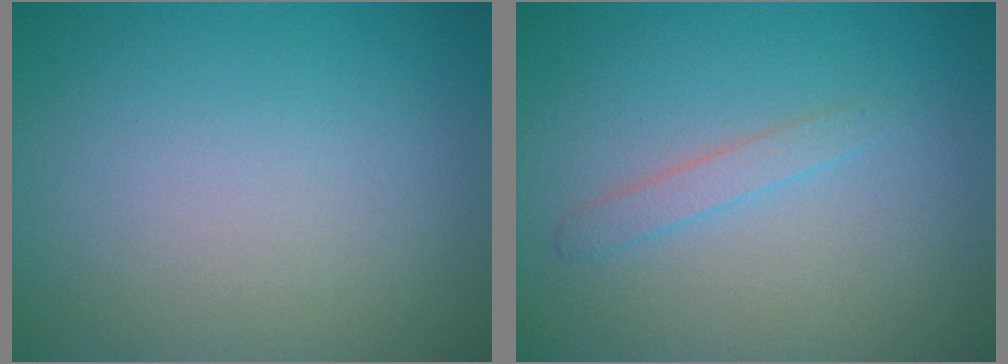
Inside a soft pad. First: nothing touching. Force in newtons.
{"total": 1.3, "press": 1.3, "slide": 0.0}